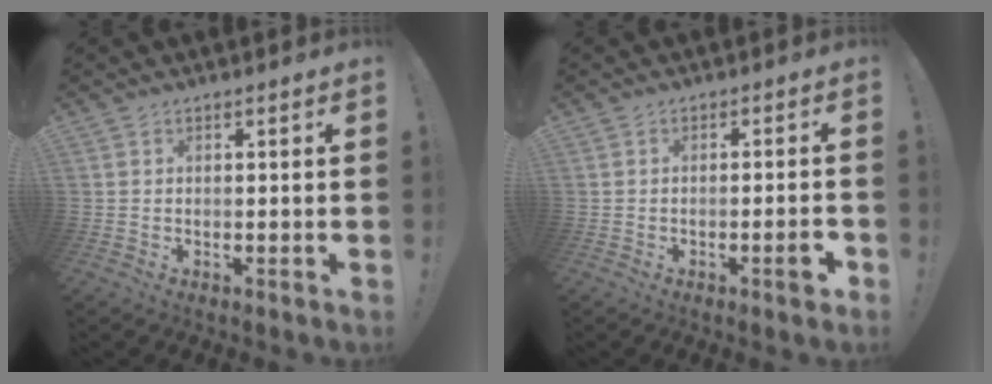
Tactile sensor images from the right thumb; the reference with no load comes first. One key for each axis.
{"total": 4.5, "fx": -2.1, "fy": 0.6, "fz": 4.0, "tx": -0.056, "ty": 0.005, "tz": -0.032}